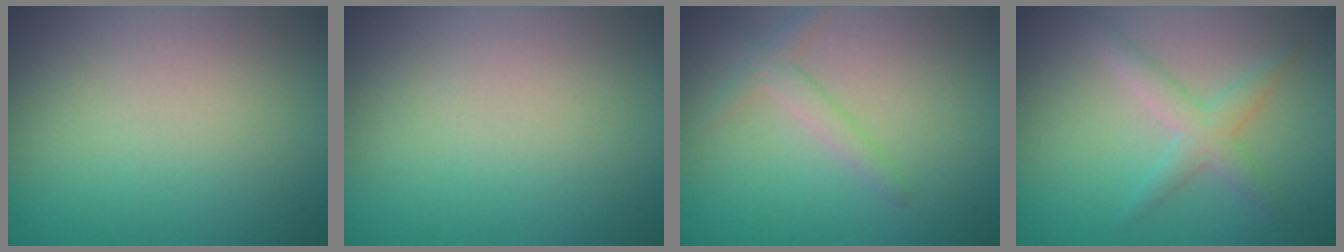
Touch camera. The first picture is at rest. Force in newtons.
{"total": 0.0}
{"total": 1.7, "press": 1.7, "slide": 0.2}
{"total": 2.5, "press": 2.5, "slide": 0.1}